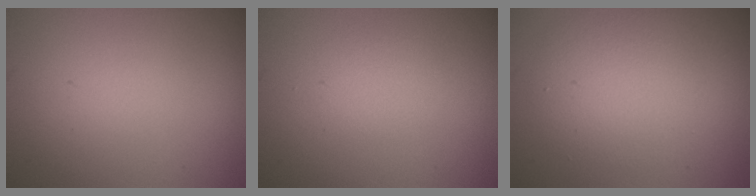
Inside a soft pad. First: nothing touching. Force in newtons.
{"total": 1.2, "press": 1.2, "slide": 0.0}
{"total": 5.1, "press": 5.1, "slide": 0.3}